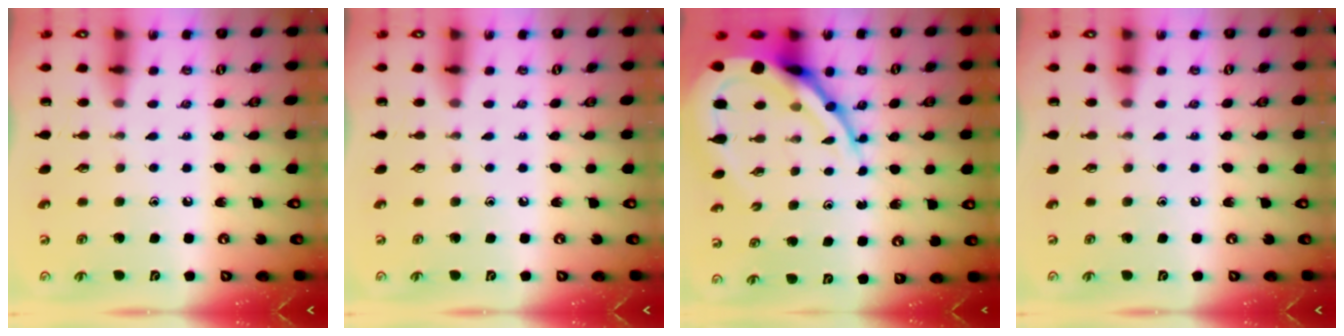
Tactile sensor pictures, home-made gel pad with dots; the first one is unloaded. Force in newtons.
{"total": 0.0}
{"total": 15.7, "press": 15.7, "slide": 1.4}
{"total": 0.0}